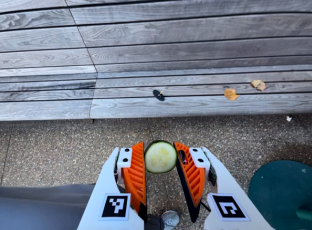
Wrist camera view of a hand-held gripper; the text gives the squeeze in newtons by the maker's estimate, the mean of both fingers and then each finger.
{"total": 7.4, "left": 7.3, "right": 7.6}